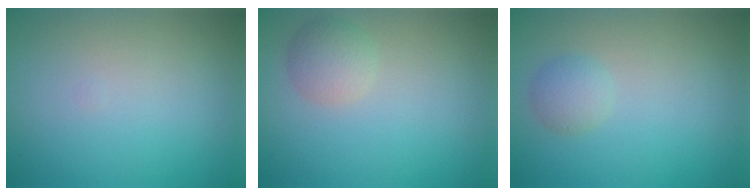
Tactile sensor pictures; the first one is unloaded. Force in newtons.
{"total": 2.2, "press": 2.2, "slide": 0.1}
{"total": 1.6, "press": 1.6, "slide": 0.1}